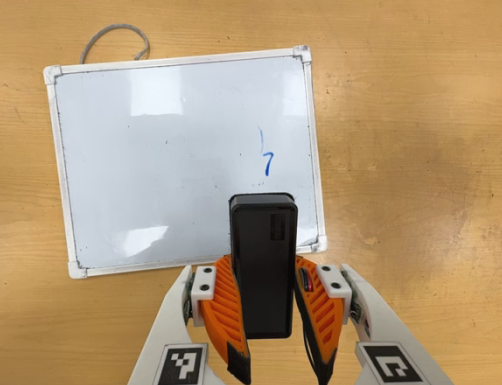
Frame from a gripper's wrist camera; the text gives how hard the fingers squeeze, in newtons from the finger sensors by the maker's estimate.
{"total": 9.3, "left": 8.3, "right": 10.4}